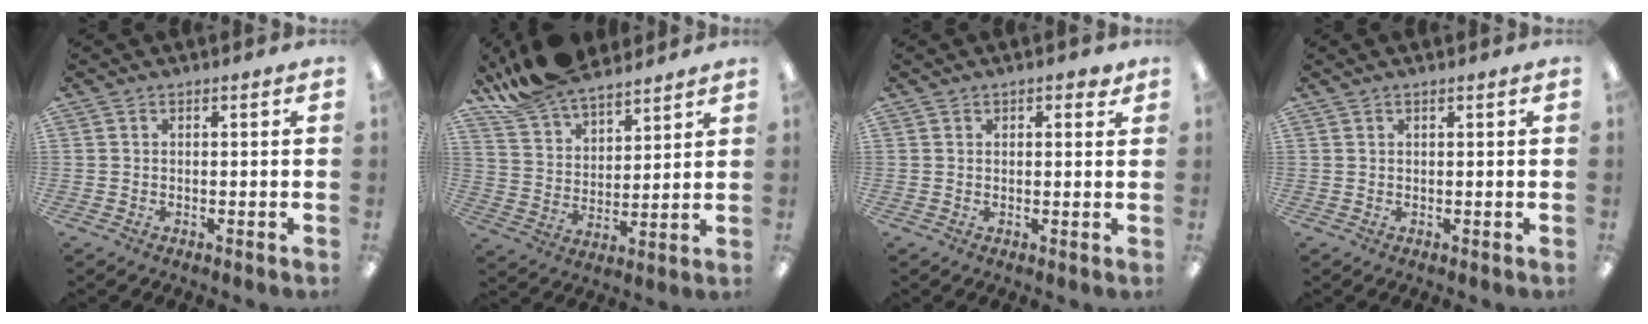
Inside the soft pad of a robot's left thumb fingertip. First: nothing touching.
{"total": 13.3, "force": [11.6, 5.0, 4.0], "torque": [-0.102, -0.064, 0.223]}
{"total": 1.9, "force": [1.4, 0.9, 1.0], "torque": [-0.013, 0.001, 0.022]}
{"total": 0.6, "force": [0.4, 0.1, 0.3], "torque": [-0.007, 0.002, 0.007]}